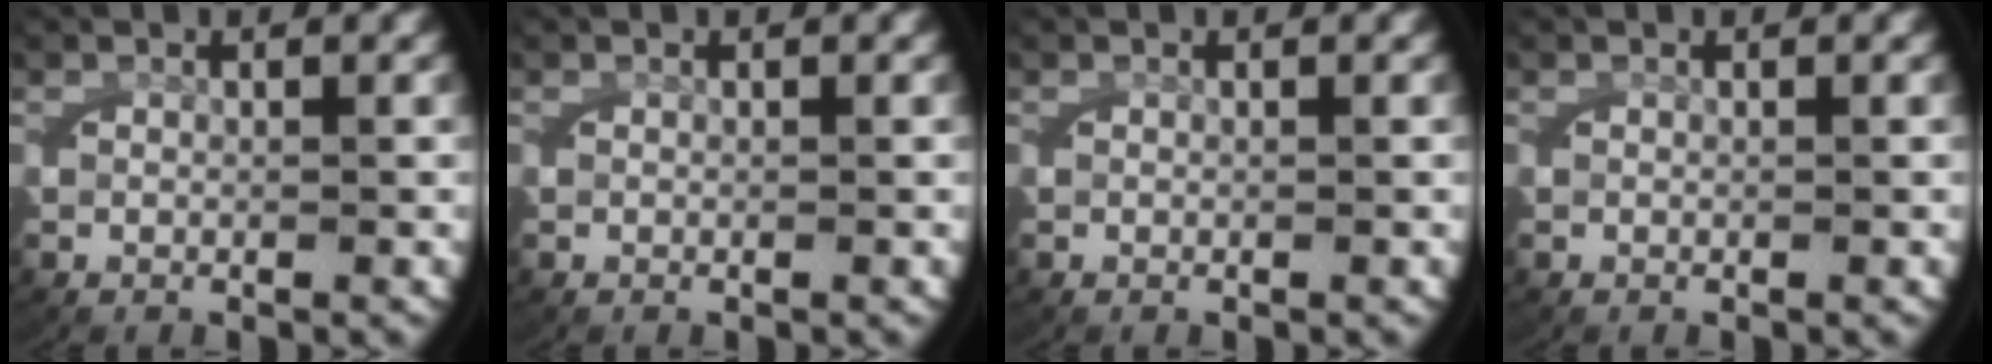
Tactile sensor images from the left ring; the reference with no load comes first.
{"total": 0.0}
{"total": 0.0}
{"total": 0.0}